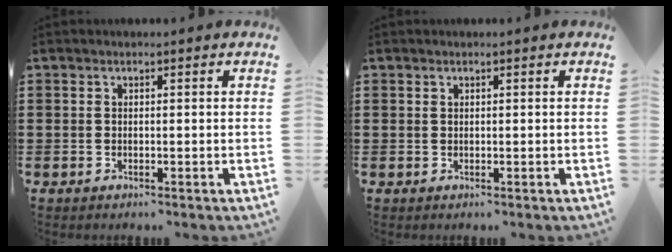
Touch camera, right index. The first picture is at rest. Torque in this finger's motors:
{"motor_torque": [0.80, 0.87, 0.07, 0.01]}